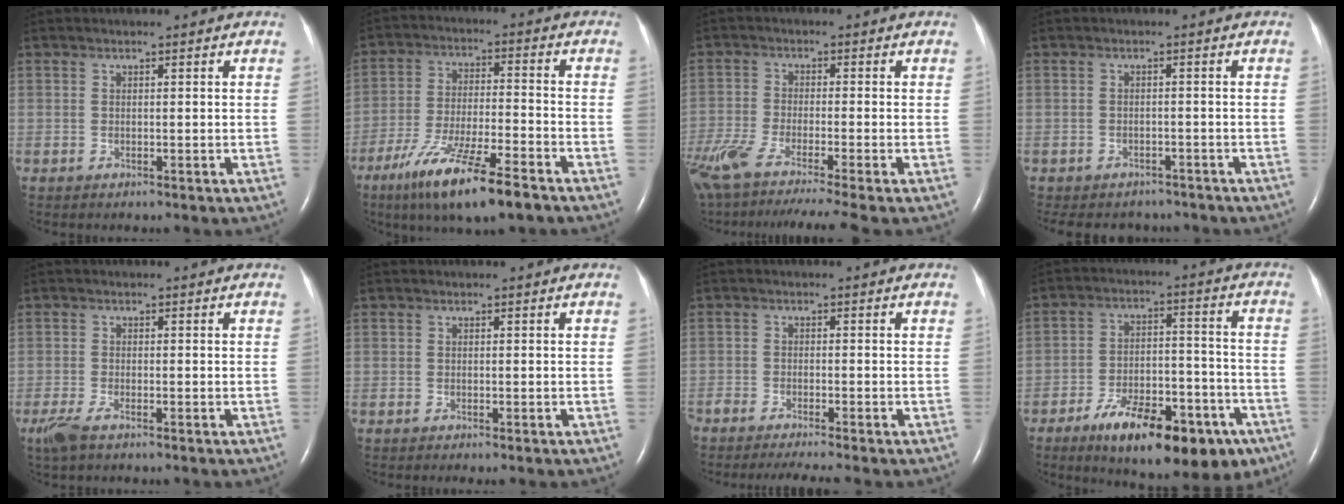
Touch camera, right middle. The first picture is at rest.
{"total": 13.6, "force": [-8.9, 1.4, 10.2], "torque": [-0.198, -0.033, -0.156]}
{"total": 14.9, "force": [-11.7, -0.1, 9.2], "torque": [-0.179, -0.045, -0.197]}
{"total": 8.5, "force": [-7.4, 3.7, 1.6], "torque": [-0.032, 0.002, -0.089]}
{"total": 3.3, "force": [-2.3, 0.8, 2.3], "torque": [-0.058, -0.010, -0.044]}
{"total": 0.8, "force": [-0.7, 0.0, 0.5], "torque": [-0.007, -0.001, -0.007]}
{"total": 6.1, "force": [-5.5, -0.2, 2.8], "torque": [-0.036, -0.017, -0.089]}
{"total": 18.5, "force": [-11.4, 6.7, 12.9], "torque": [-0.154, 0.018, -0.167]}